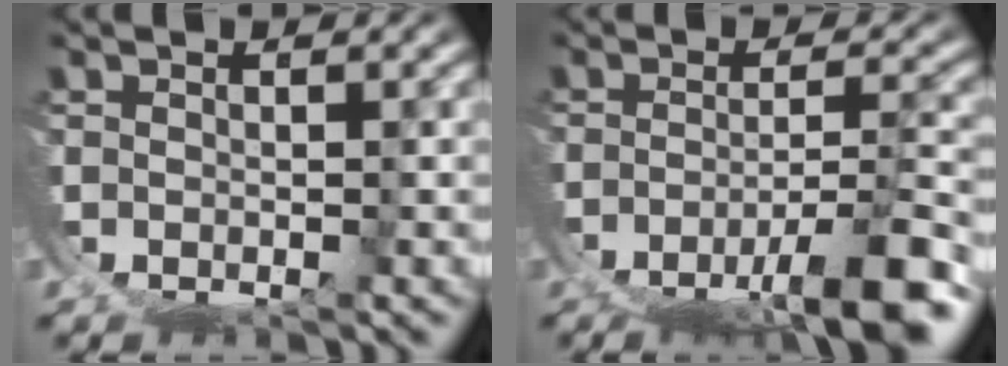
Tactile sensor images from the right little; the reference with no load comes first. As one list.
[{"total": 8.4, "force": [-5.0, 2.6, 6.2], "torque": [-0.088, -0.019, -0.057]}]